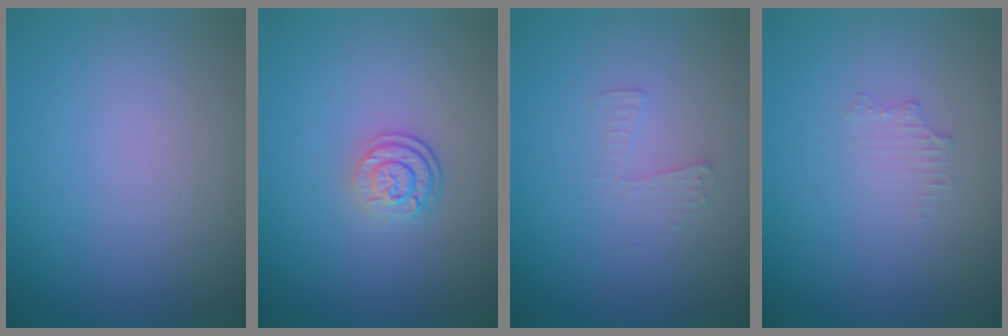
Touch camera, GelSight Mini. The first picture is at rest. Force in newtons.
{"total": 2.5, "press": 1.9, "slide": 1.6}
{"total": 1.0, "press": 1.0, "slide": 0.0}
{"total": 0.6, "press": 0.4, "slide": 0.3}